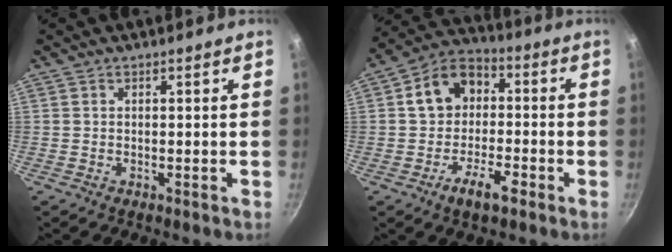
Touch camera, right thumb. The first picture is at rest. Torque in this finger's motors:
{"motor_torque": [0.17, 2.08, 0.70, -0.70, 0.31]}